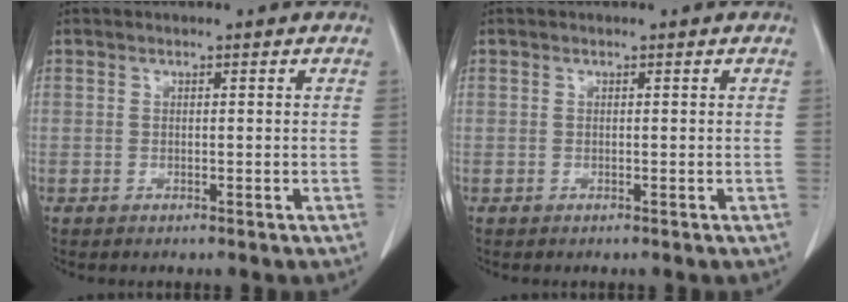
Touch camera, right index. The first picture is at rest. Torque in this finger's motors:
{"motor_torque": [0.00, 0.00, 0.01, 0.00]}